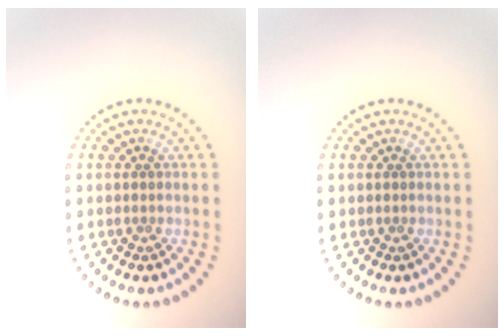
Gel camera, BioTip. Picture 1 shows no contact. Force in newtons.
{"total": 0.0}